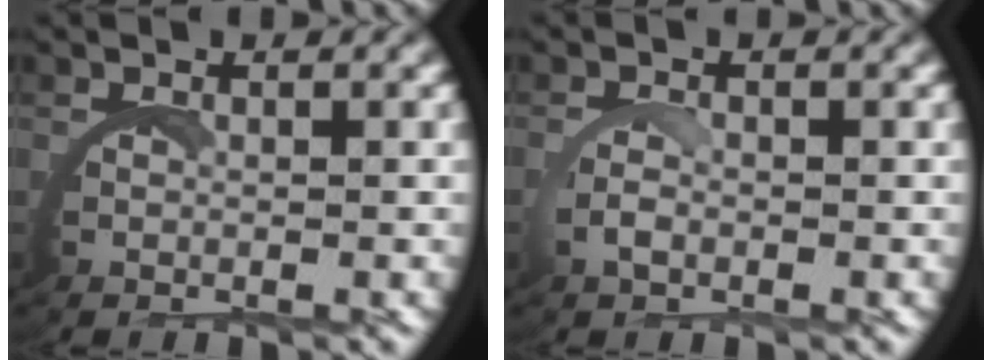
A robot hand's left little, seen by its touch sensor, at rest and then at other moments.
{"total": 0.7, "force": [0.2, 0.3, 0.6], "torque": [-0.028, -0.006, 0.002]}